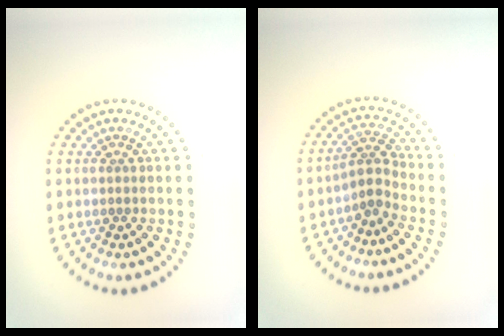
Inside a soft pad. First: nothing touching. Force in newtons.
{"total": 2.5, "press": 1.8, "slide": 1.7}